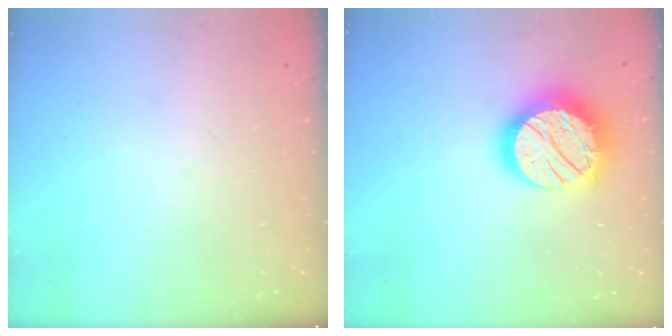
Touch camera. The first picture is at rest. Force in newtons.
{"total": 19.7, "press": 19.6, "slide": 0.9}